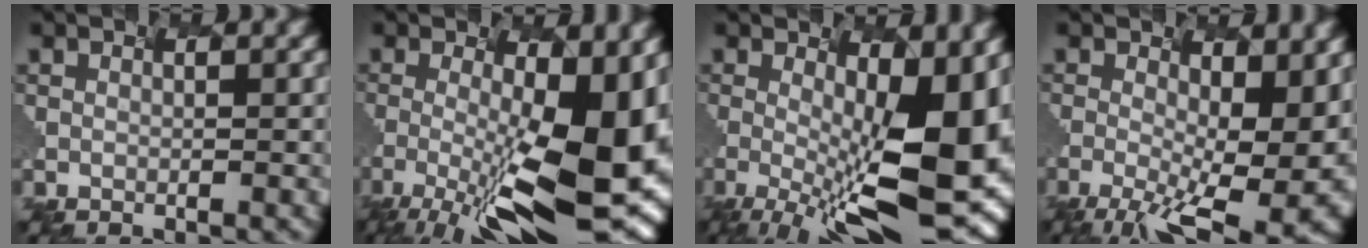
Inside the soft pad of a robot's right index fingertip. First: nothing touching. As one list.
[{"total": 12.5, "force": [-3.1, 3.1, 11.7], "torque": [-0.193, -0.019, -0.023]}, {"total": 12.2, "force": [-1.7, 3.4, 11.6], "torque": [-0.171, -0.014, 0.006]}, {"total": 10.8, "force": [-1.5, 3.7, 10.1], "torque": [-0.153, -0.029, 0.025]}]